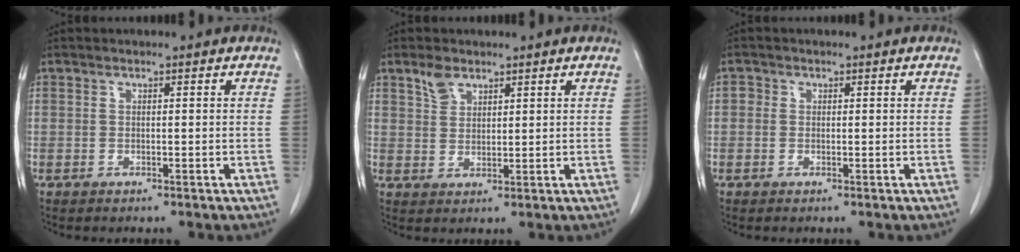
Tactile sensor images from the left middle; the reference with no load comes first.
{"total": 3.1, "force": [2.3, 1.6, 1.3], "torque": [-0.029, 0.003, 0.047]}
{"total": 0.9, "force": [0.1, 0.9, 0.3], "torque": [0.001, 0.001, -0.002]}